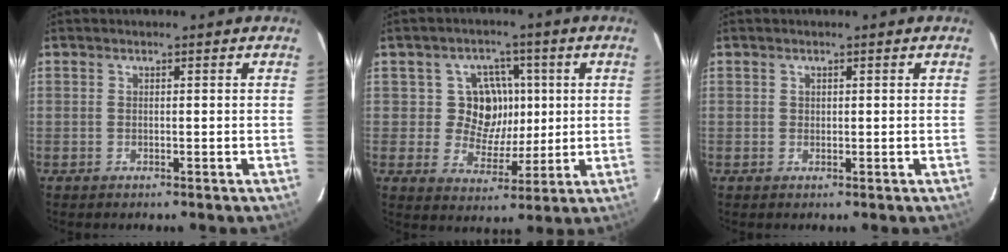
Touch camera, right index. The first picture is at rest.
{"total": 8.4, "force": [1.2, 8.0, 2.5], "torque": [-0.041, 0.004, 0.020]}
{"total": 0.5, "force": [0.2, 0.5, 0.0], "torque": [0.003, 0.003, 0.003]}